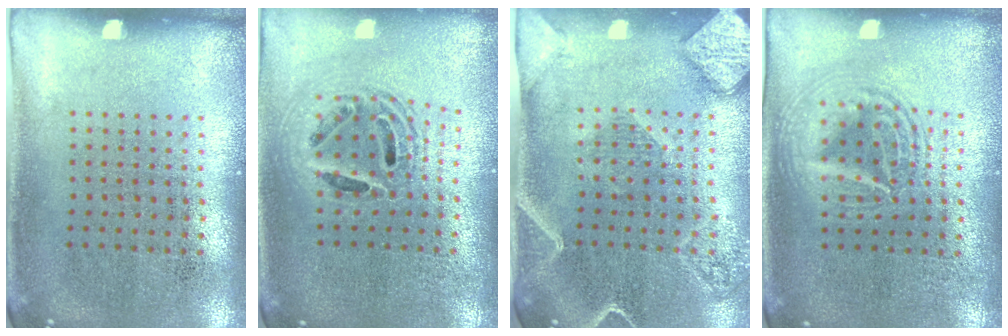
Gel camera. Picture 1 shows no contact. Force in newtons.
{"total": 1.8, "press": 1.5, "slide": 1.1}
{"total": 2.6, "press": 2.2, "slide": 1.3}
{"total": 2.7, "press": 2.7, "slide": 0.2}